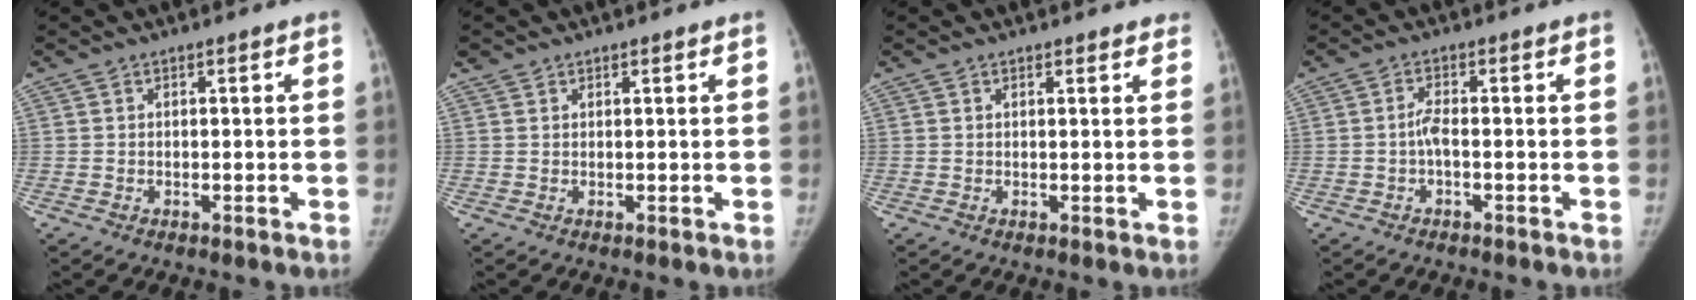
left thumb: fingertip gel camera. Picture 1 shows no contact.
{"total": 1.0, "force": [0.8, 0.6, 0.0], "torque": [0.008, -0.006, 0.011]}
{"total": 1.7, "force": [1.4, 0.6, 0.7], "torque": [0.004, -0.002, 0.015]}
{"total": 2.3, "force": [-0.6, 0.8, 2.1], "torque": [-0.043, 0.006, -0.015]}